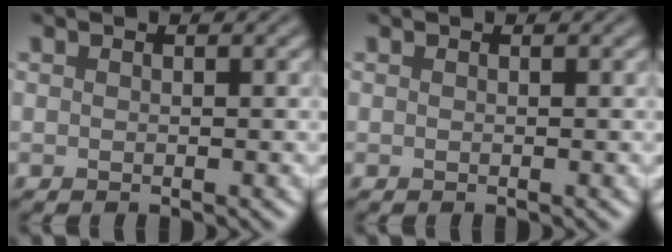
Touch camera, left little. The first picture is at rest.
{"total": 0.0}